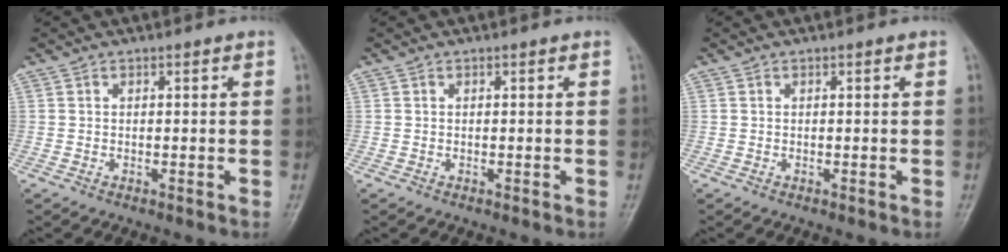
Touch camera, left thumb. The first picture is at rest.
{"total": 0.0}
{"total": 0.0}